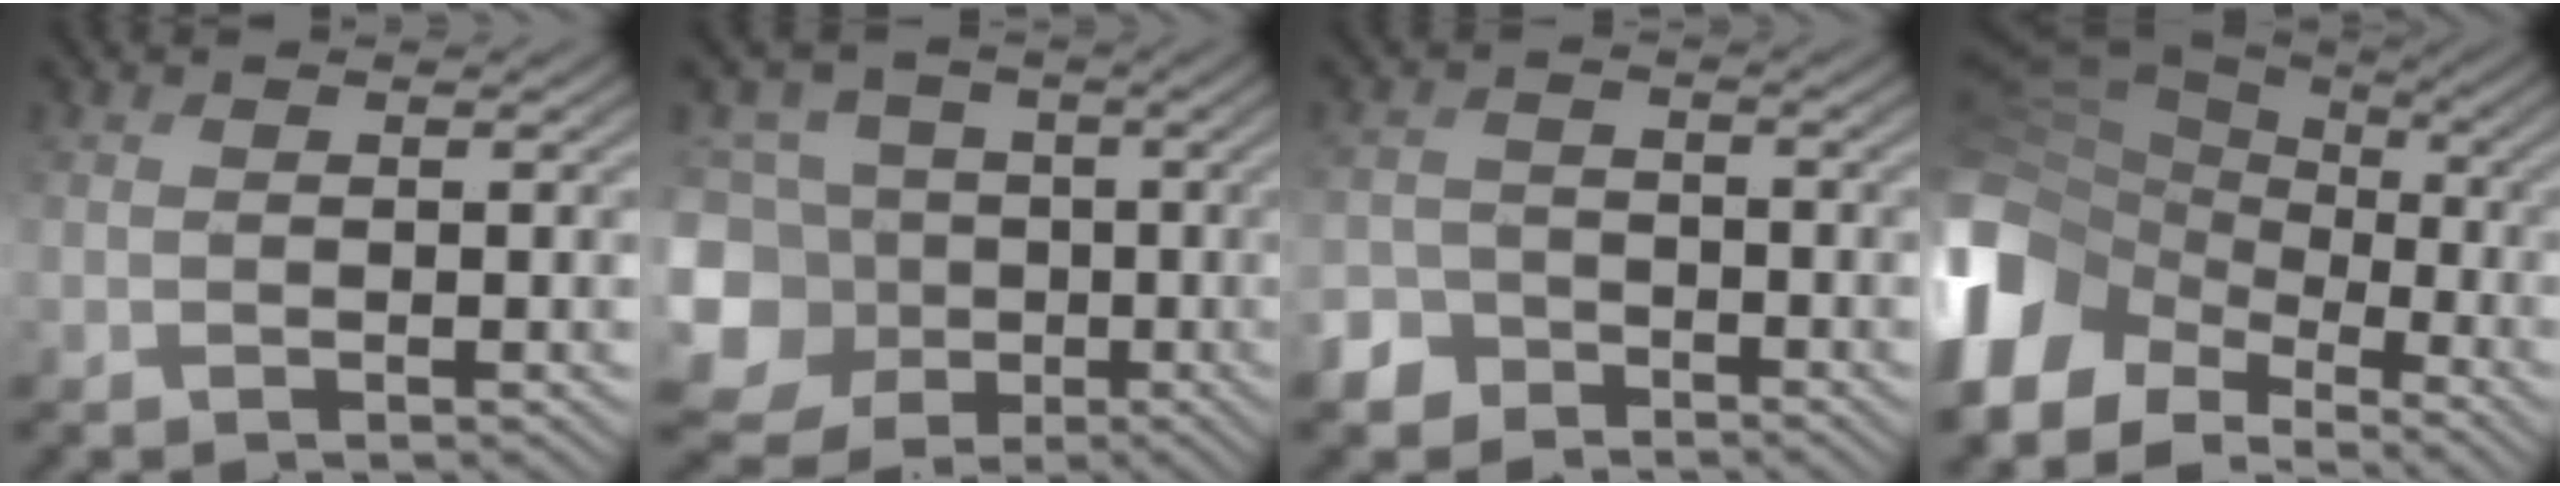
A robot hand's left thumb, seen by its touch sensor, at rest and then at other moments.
{"total": 15.6, "force": [-2.7, 14.1, 6.1], "torque": [-0.237, 0.014, -0.058]}
{"total": 4.5, "force": [-3.3, 2.8, 1.1], "torque": [-0.031, -0.004, -0.072]}
{"total": 15.9, "force": [-6.0, 11.6, 9.0], "torque": [-0.264, -0.019, -0.110]}